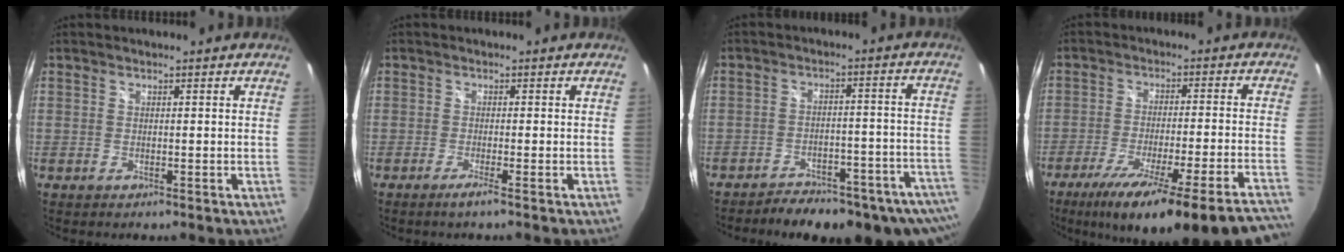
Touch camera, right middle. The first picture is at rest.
{"total": 2.1, "force": [-1.4, -0.7, 1.4], "torque": [-0.030, -0.005, -0.028]}
{"total": 21.8, "force": [-18.4, 6.3, 9.7], "torque": [-0.148, -0.009, -0.216]}
{"total": 26.4, "force": [-22.1, 0.3, 14.6], "torque": [-0.228, -0.078, -0.321]}